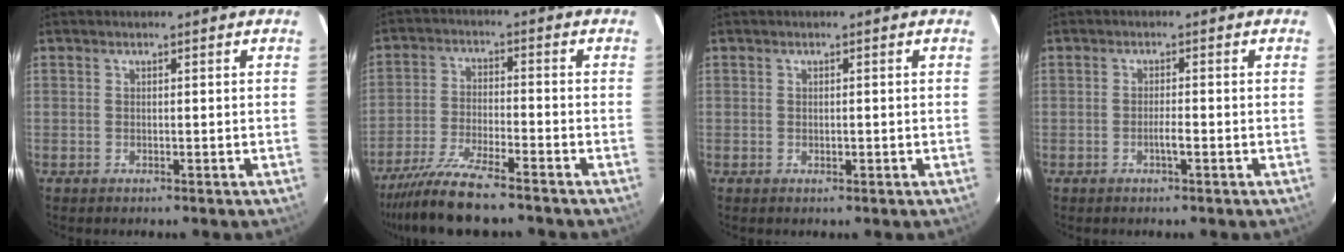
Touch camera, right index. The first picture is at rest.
{"total": 9.4, "force": [-8.0, 0.4, 5.0], "torque": [-0.087, -0.027, -0.140]}
{"total": 0.6, "force": [-0.1, 0.3, 0.5], "torque": [-0.013, -0.002, 0.001]}
{"total": 1.7, "force": [-0.7, 0.0, 1.5], "torque": [-0.030, 0.000, -0.013]}